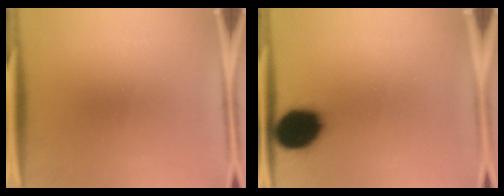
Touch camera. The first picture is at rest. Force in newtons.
{"total": 13.7}